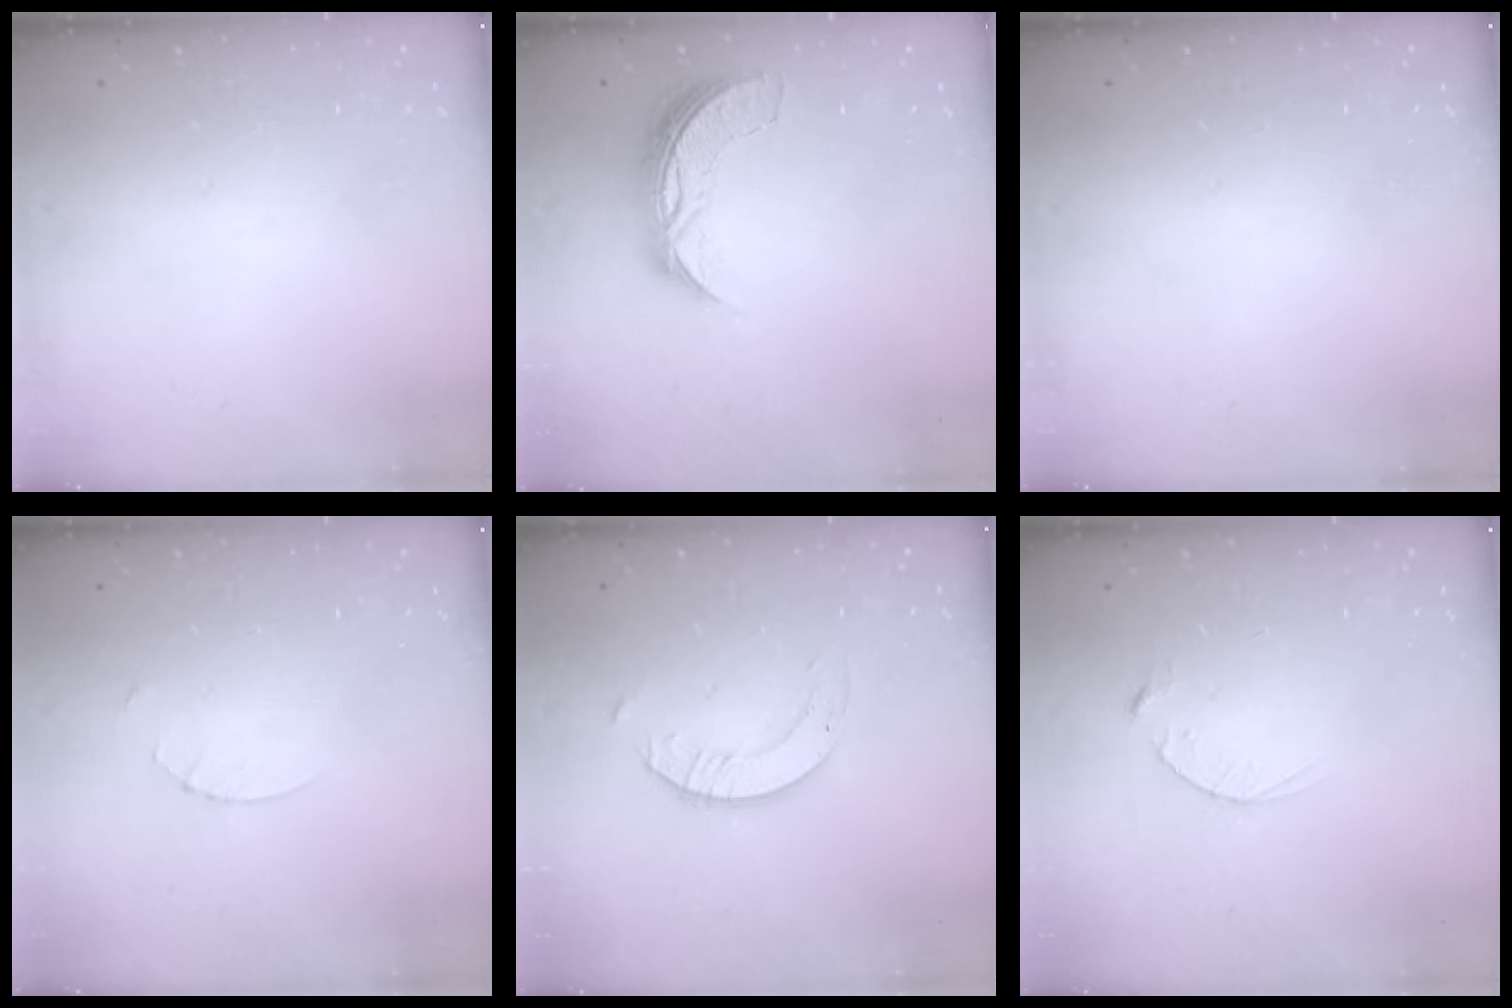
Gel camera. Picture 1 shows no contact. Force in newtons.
{"total": 8.9, "press": 8.9, "slide": 0.4}
{"total": 0.0}
{"total": 2.7, "press": 2.7, "slide": 0.3}
{"total": 2.1, "press": 2.1, "slide": 0.2}
{"total": 2.5, "press": 2.5, "slide": 0.4}